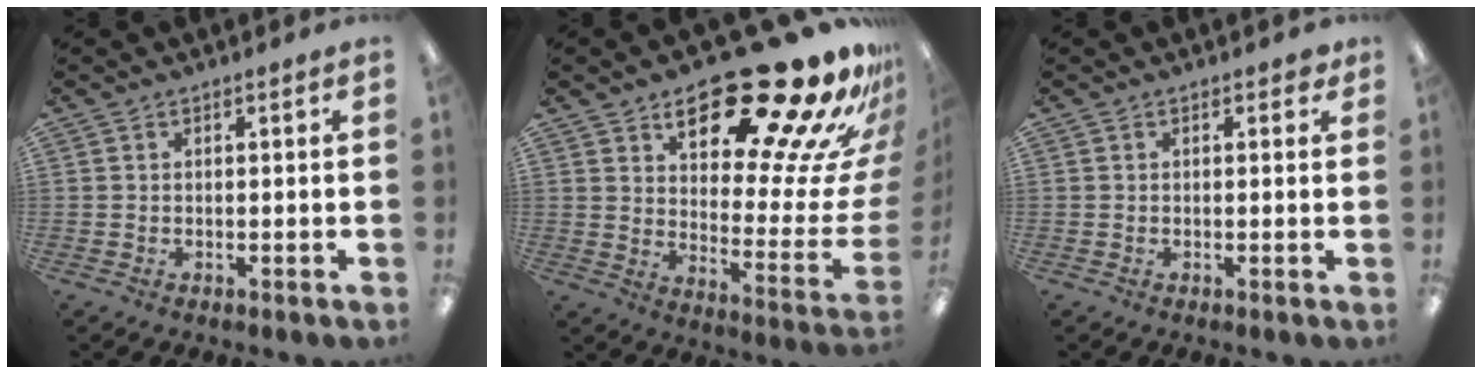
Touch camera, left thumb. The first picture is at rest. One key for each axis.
{"total": 26.5, "fx": 19.1, "fy": 7.7, "fz": 16.7, "tx": -0.211, "ty": -0.144, "tz": 0.301}
{"total": 1.2, "fx": 0.6, "fy": 0.7, "fz": 0.8, "tx": -0.010, "ty": 0.001, "tz": 0.009}